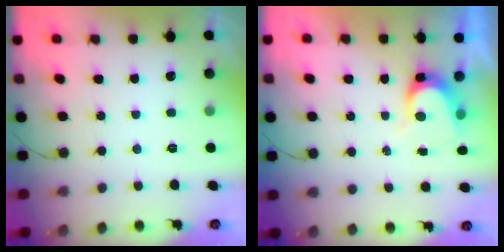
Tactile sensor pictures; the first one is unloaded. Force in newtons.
{"total": 4.4, "press": 4.4, "slide": 0.5}